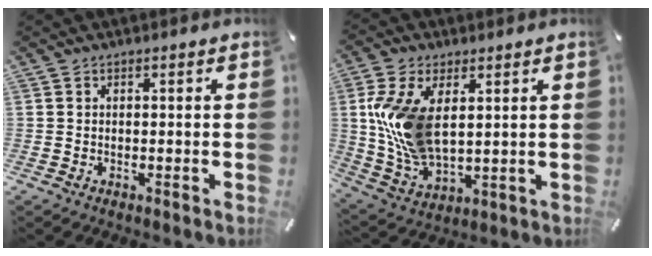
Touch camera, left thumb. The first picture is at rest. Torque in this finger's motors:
{"motor_torque": [2.06, 2.95, 0.89, 0.39, 0.26]}